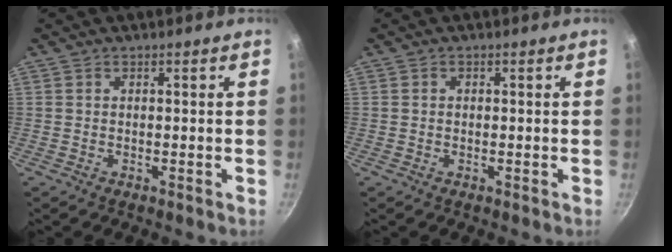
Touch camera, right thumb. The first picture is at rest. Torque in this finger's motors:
{"motor_torque": [-0.20, -0.09, -0.46, 0.15, -0.07]}